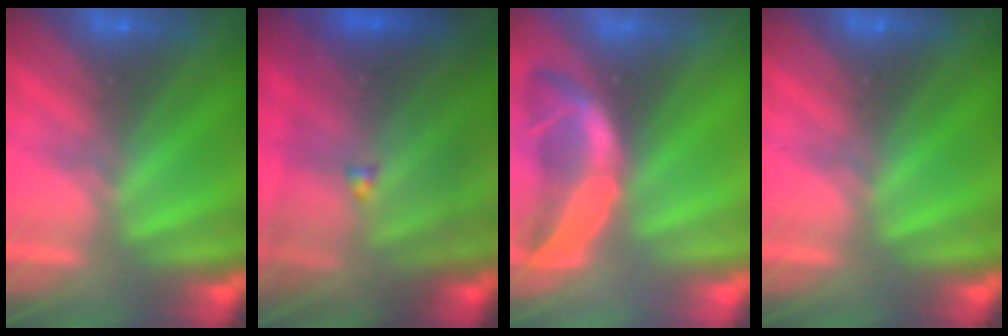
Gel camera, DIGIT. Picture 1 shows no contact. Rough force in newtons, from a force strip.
{"total": 7.4}
{"total": 1.8}
{"total": 0.0}